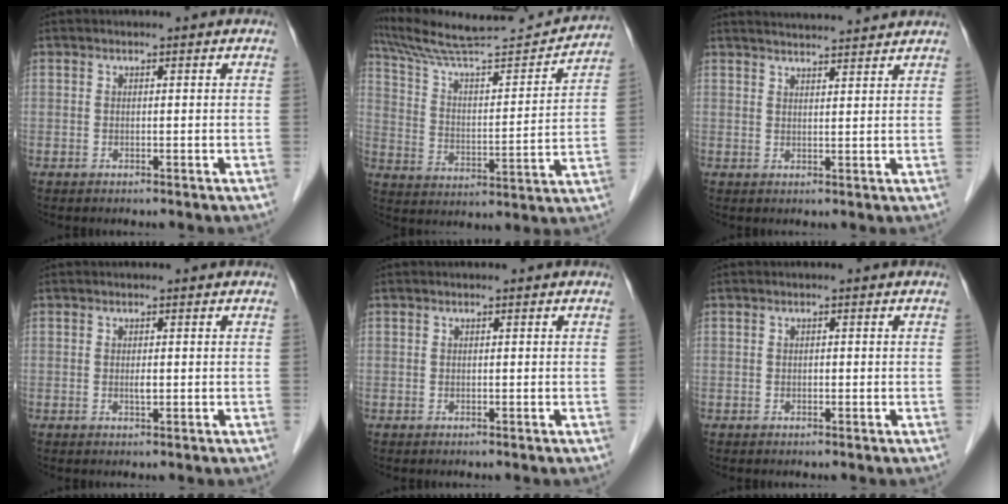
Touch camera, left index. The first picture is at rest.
{"total": 21.1, "force": [19.9, 1.0, 7.1], "torque": [-0.124, -0.016, 0.300]}
{"total": 8.7, "force": [8.3, 0.0, 2.3], "torque": [-0.038, 0.024, 0.112]}
{"total": 0.8, "force": [0.0, 0.2, 0.8], "torque": [-0.014, -0.002, 0.000]}
{"total": 0.0}
{"total": 0.0}